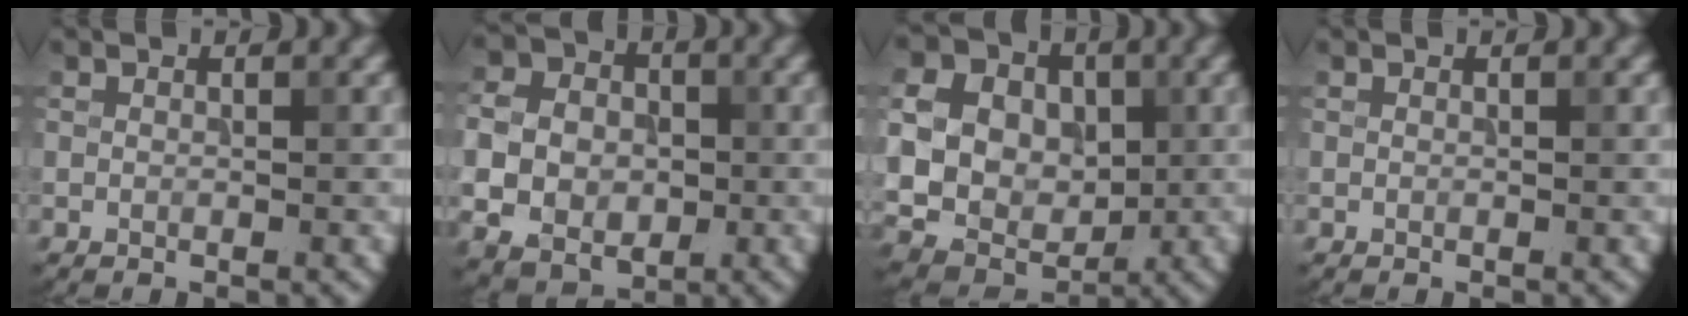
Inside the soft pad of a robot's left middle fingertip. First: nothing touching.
{"total": 6.9, "force": [-0.8, 5.6, 3.9], "torque": [-0.083, -0.003, -0.022]}
{"total": 11.7, "force": [2.0, 9.8, 5.9], "torque": [-0.126, 0.023, 0.028]}
{"total": 0.0}